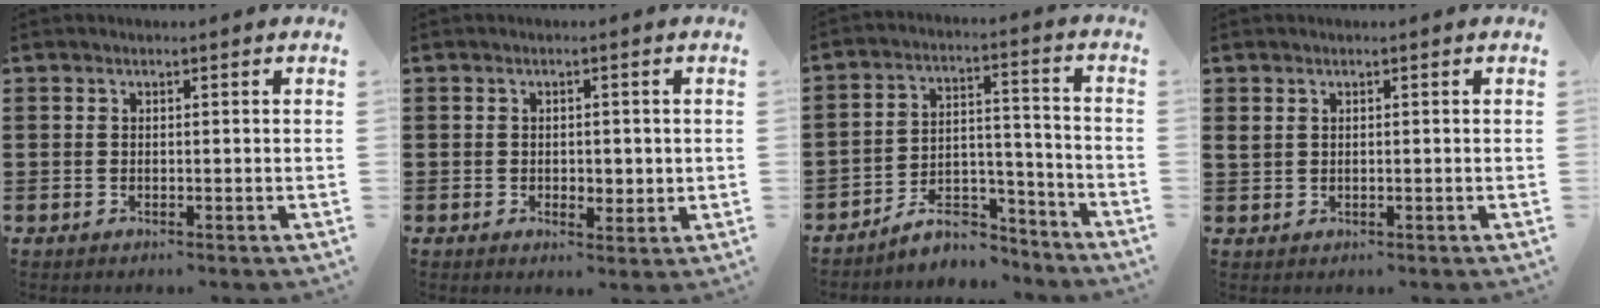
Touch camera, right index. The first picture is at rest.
{"total": 2.0, "force": [-0.1, 1.5, 1.3], "torque": [-0.021, 0.006, -0.005]}
{"total": 7.7, "force": [-6.6, 3.0, 2.6], "torque": [-0.041, 0.025, -0.124]}
{"total": 0.9, "force": [0.5, 0.6, 0.5], "torque": [-0.012, 0.004, 0.009]}